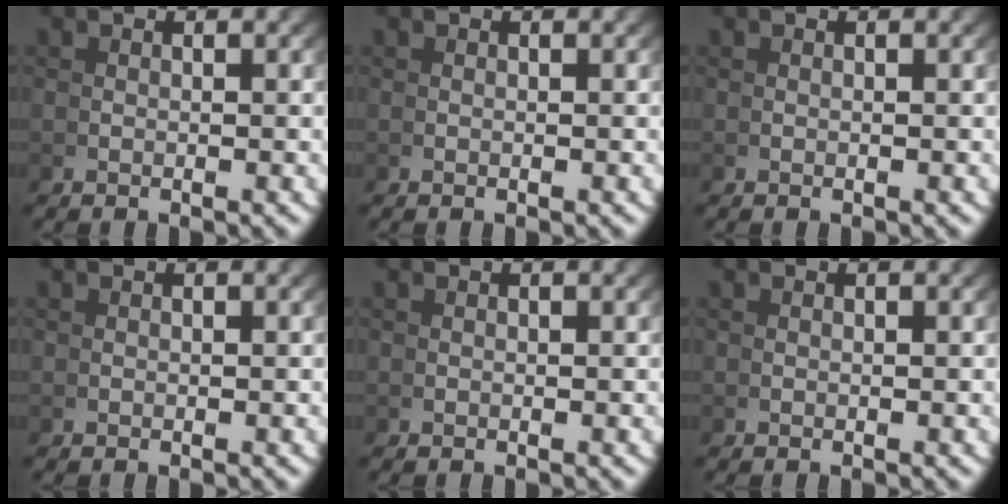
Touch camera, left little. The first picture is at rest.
{"total": 0.0}
{"total": 0.0}
{"total": 0.0}
{"total": 0.0}
{"total": 0.0}